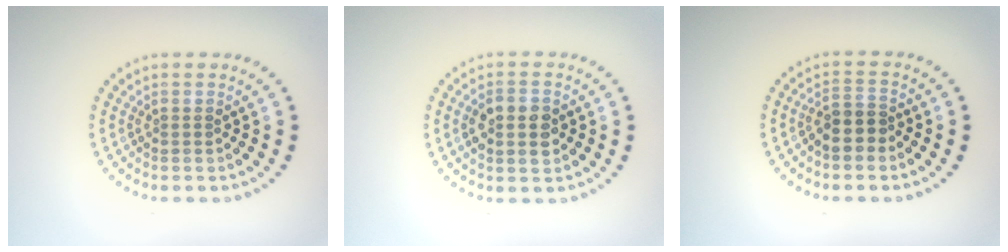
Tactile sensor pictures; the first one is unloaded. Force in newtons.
{"total": 3.5, "press": 3.5, "slide": 0.1}
{"total": 2.6, "press": 2.3, "slide": 1.2}